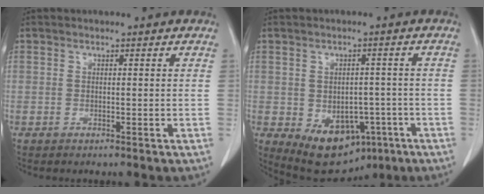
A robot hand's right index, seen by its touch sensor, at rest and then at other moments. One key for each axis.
{"total": 10.9, "fx": -4.9, "fy": 7.2, "fz": 6.6, "tx": -0.091, "ty": 0.002, "tz": -0.059}